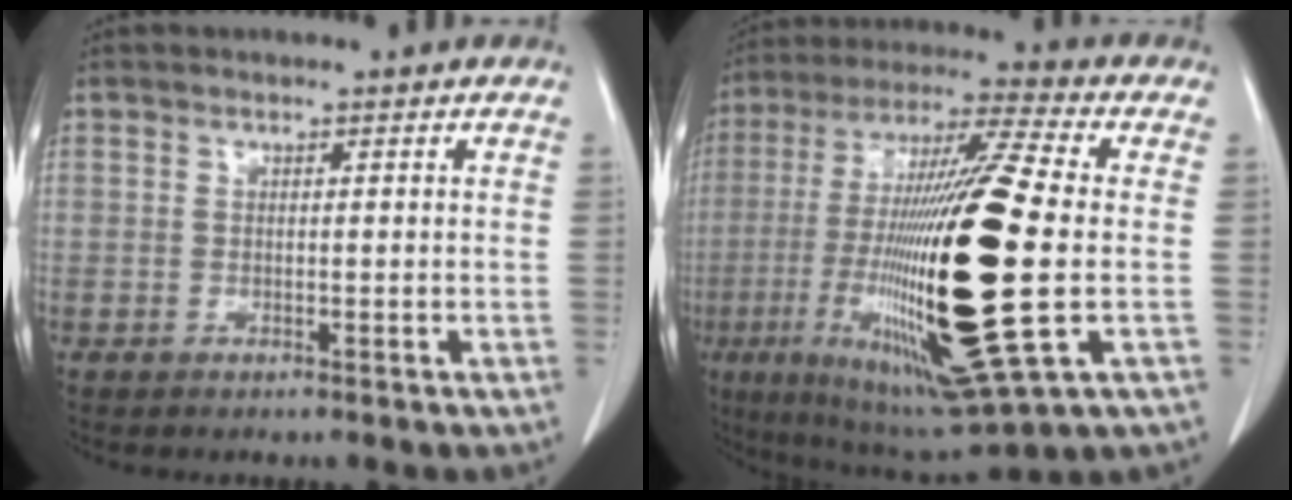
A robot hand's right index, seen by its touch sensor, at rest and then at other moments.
{"total": 28.2, "force": [-4.1, 2.9, 27.7], "torque": [-0.565, -0.036, -0.074]}